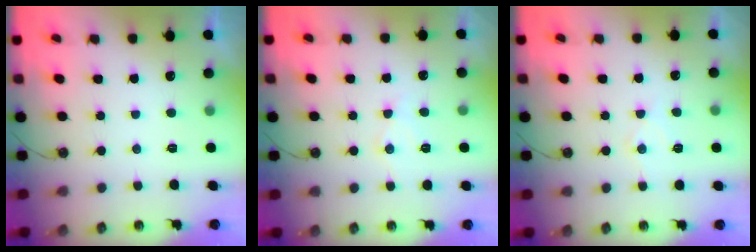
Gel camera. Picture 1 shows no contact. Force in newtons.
{"total": 8.4, "press": 8.3, "slide": 0.7}
{"total": 6.8, "press": 6.7, "slide": 0.4}